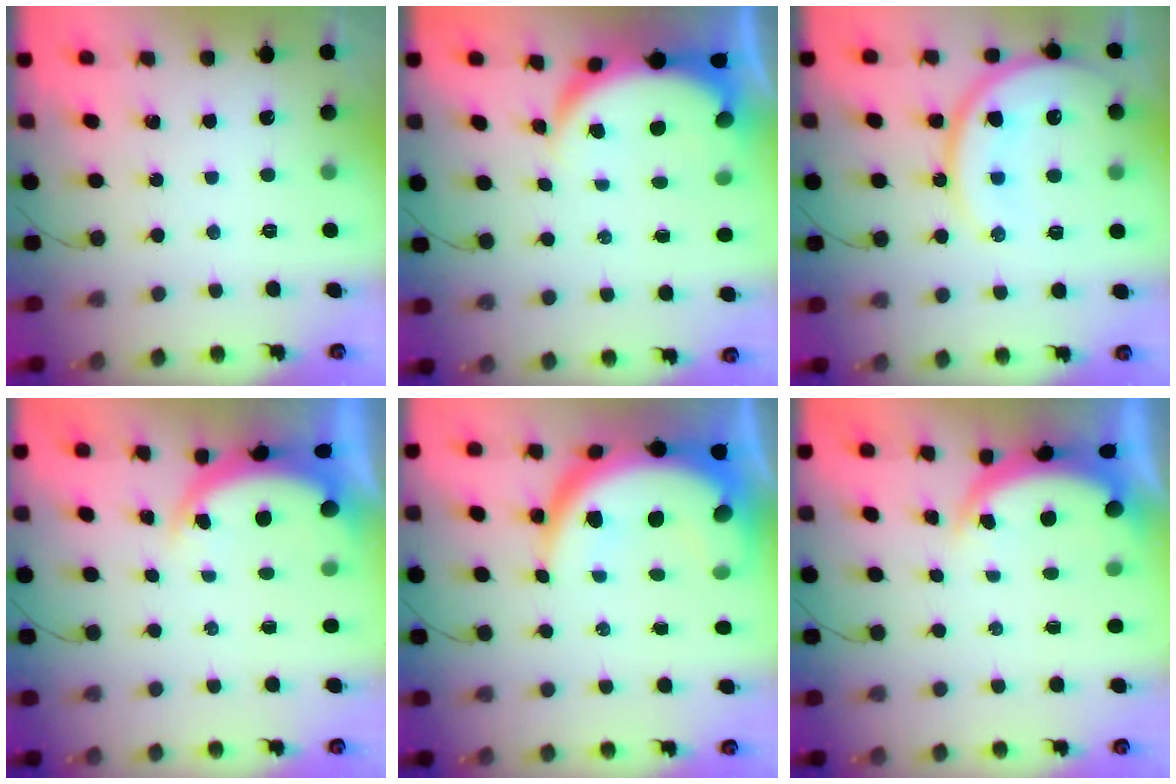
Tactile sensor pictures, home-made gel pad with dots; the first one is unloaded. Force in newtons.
{"total": 6.0, "press": 6.0, "slide": 0.1}
{"total": 17.0, "press": 16.9, "slide": 1.8}
{"total": 4.6, "press": 4.4, "slide": 1.1}
{"total": 14.2, "press": 14.2, "slide": 1.3}
{"total": 4.8, "press": 4.7, "slide": 1.3}